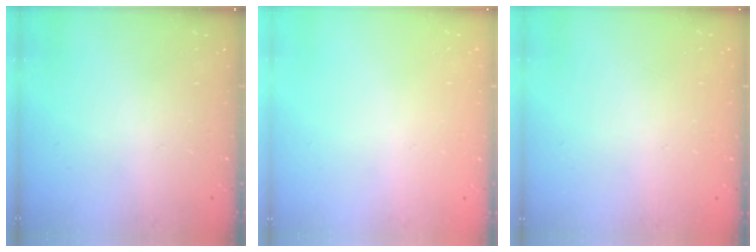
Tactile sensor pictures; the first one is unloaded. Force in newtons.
{"total": 0.0}
{"total": 0.0}